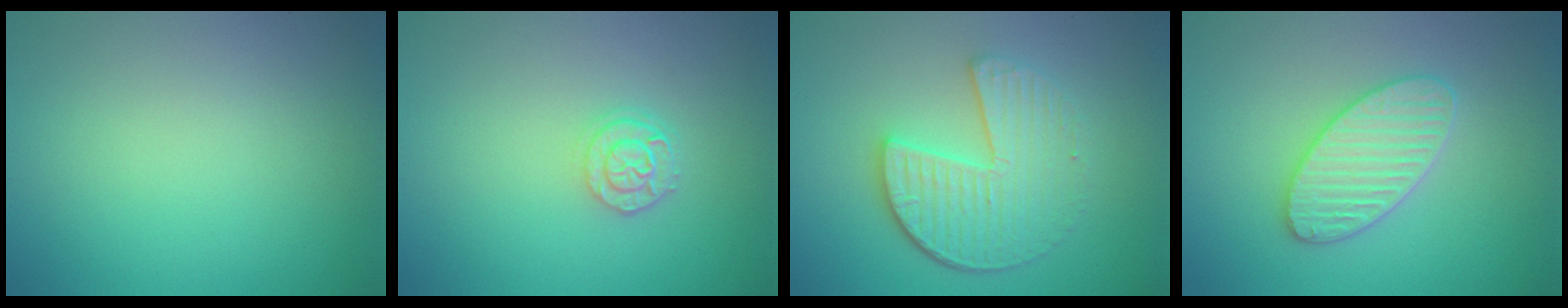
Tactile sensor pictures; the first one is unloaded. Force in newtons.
{"total": 2.4, "press": 2.0, "slide": 1.3}
{"total": 5.3, "press": 4.0, "slide": 3.5}
{"total": 3.5, "press": 3.5, "slide": 0.3}